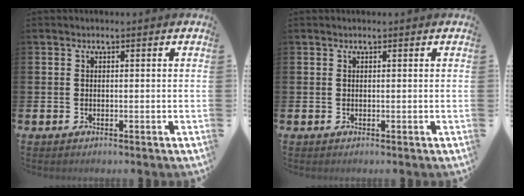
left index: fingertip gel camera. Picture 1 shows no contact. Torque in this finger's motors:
{"motor_torque": [0.80, -1.33, -0.01, 0.00]}